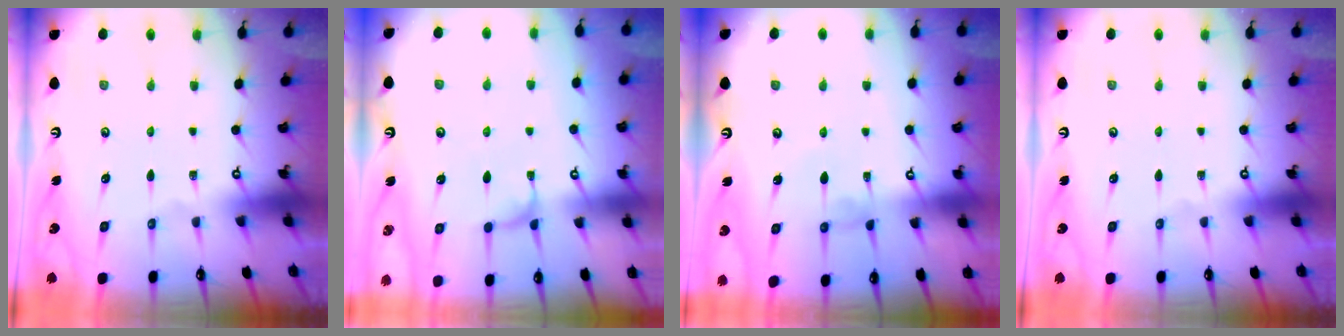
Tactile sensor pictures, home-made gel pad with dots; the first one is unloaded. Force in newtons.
{"total": 2.1, "press": 2.0, "slide": 0.3}
{"total": 0.0}
{"total": 0.0}